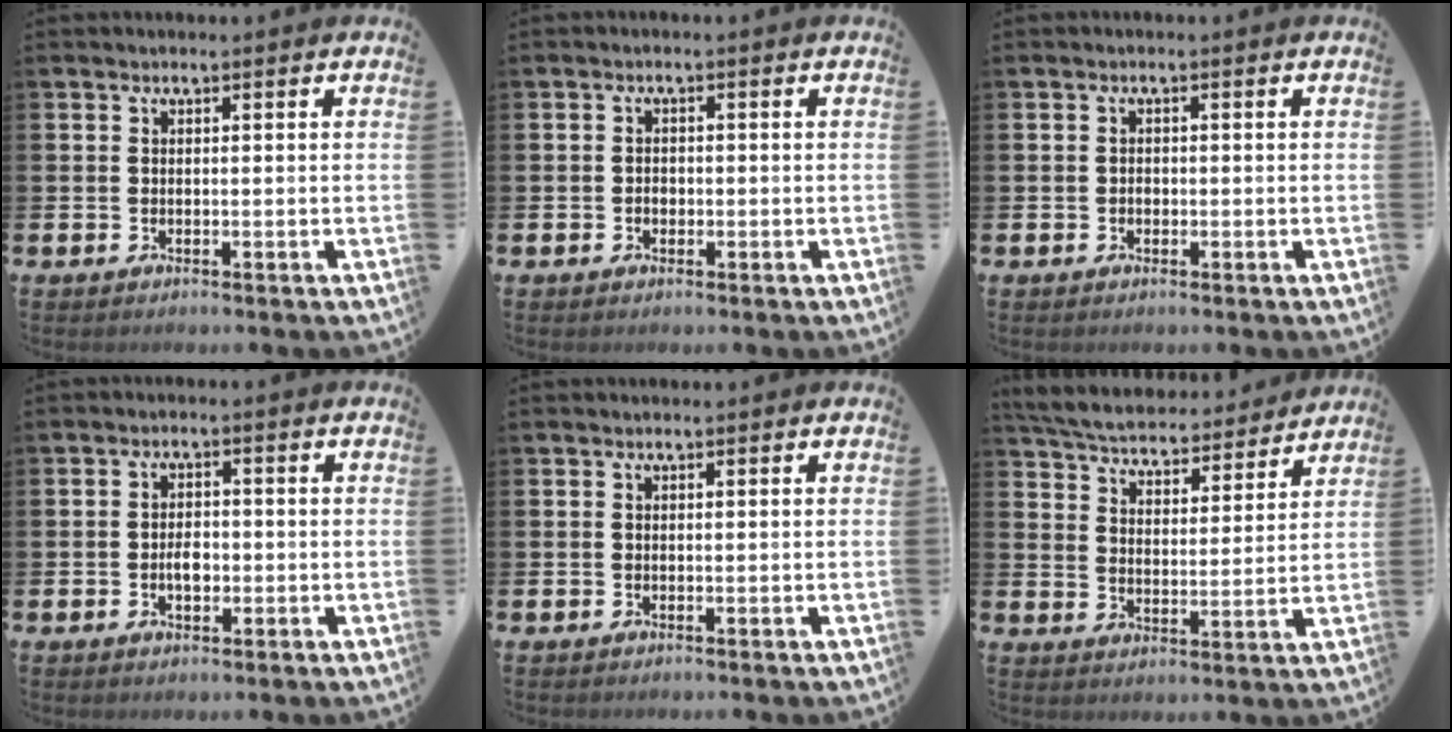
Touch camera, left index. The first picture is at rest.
{"total": 1.1, "force": [-0.4, 1.0, 0.5], "torque": [-0.008, 0.003, -0.010]}
{"total": 0.7, "force": [-0.3, 0.6, 0.2], "torque": [-0.003, 0.002, -0.007]}
{"total": 2.8, "force": [-0.6, 1.7, 2.1], "torque": [-0.021, -0.004, -0.015]}
{"total": 0.0}
{"total": 5.8, "force": [5.6, 1.0, 0.9], "torque": [-0.050, -0.042, 0.097]}